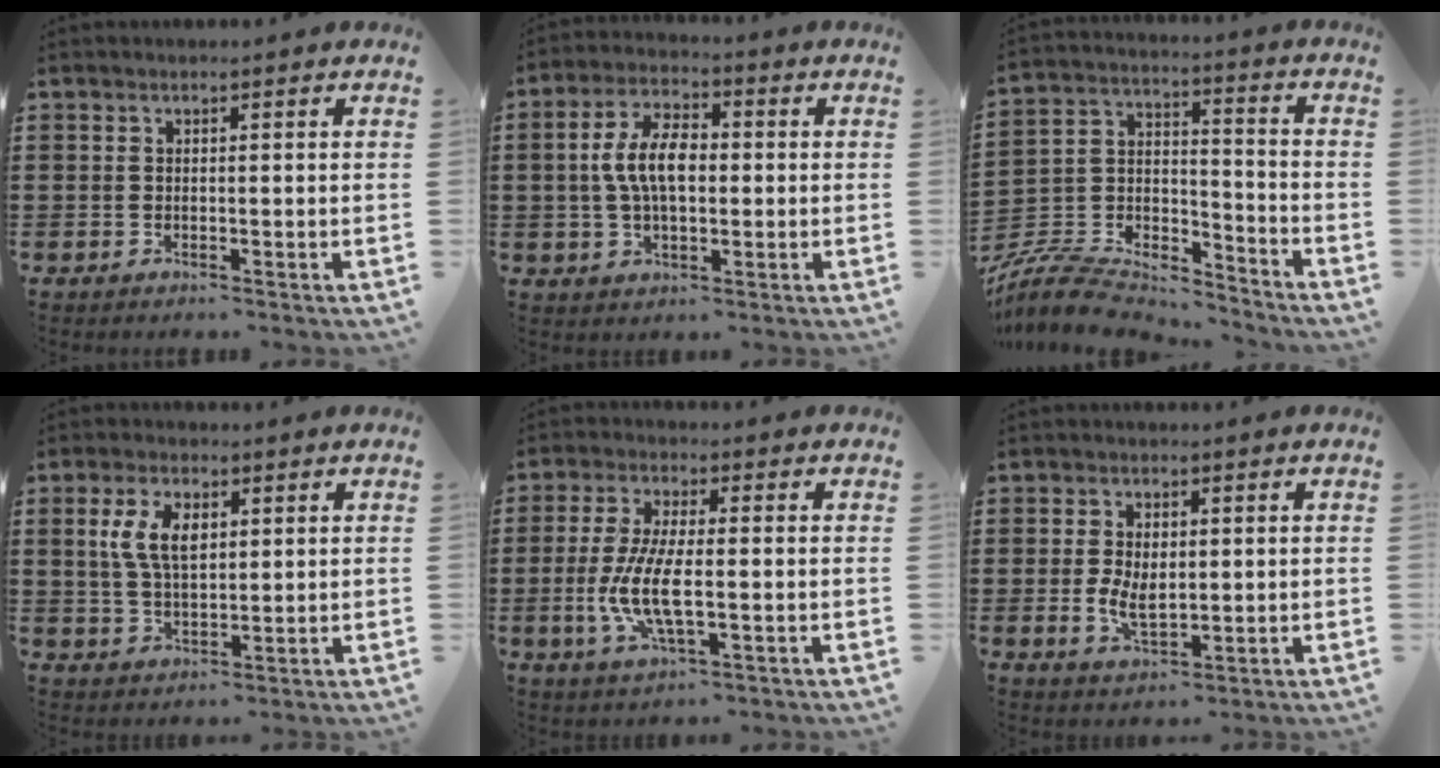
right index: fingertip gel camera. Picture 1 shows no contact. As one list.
[{"total": 8.0, "force": [0.1, 4.1, 6.9], "torque": [-0.151, 0.009, -0.006]}, {"total": 8.4, "force": [-7.9, 2.3, 1.6], "torque": [-0.047, 0.002, -0.159]}, {"total": 6.1, "force": [1.8, 3.3, 4.8], "torque": [-0.112, 0.010, 0.028]}, {"total": 7.7, "force": [-1.7, 2.4, 7.1], "torque": [-0.161, -0.011, -0.038]}, {"total": 4.1, "force": [0.0, 2.6, 3.2], "torque": [-0.068, 0.006, 0.000]}]